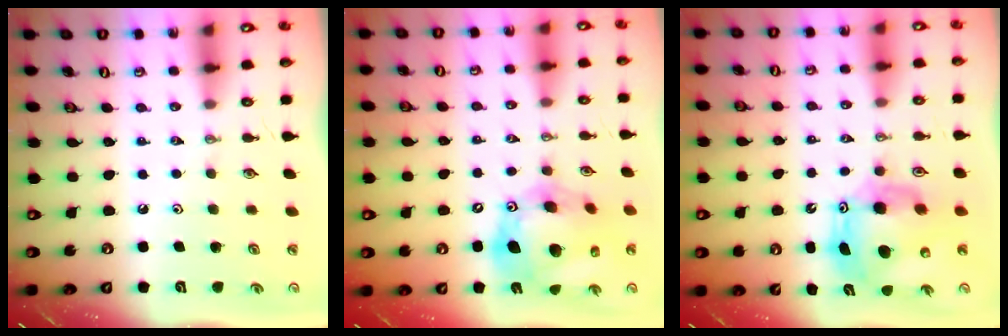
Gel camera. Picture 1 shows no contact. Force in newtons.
{"total": 19.4, "press": 19.2, "slide": 2.9}
{"total": 13.0, "press": 12.9, "slide": 1.0}